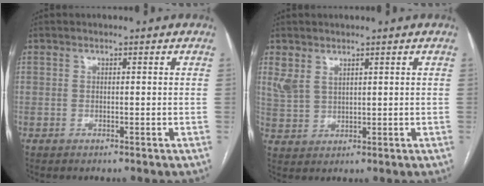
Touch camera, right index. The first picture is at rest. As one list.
[{"total": 3.9, "force": [2.8, 2.2, 1.6], "torque": [-0.048, 0.012, 0.068]}]